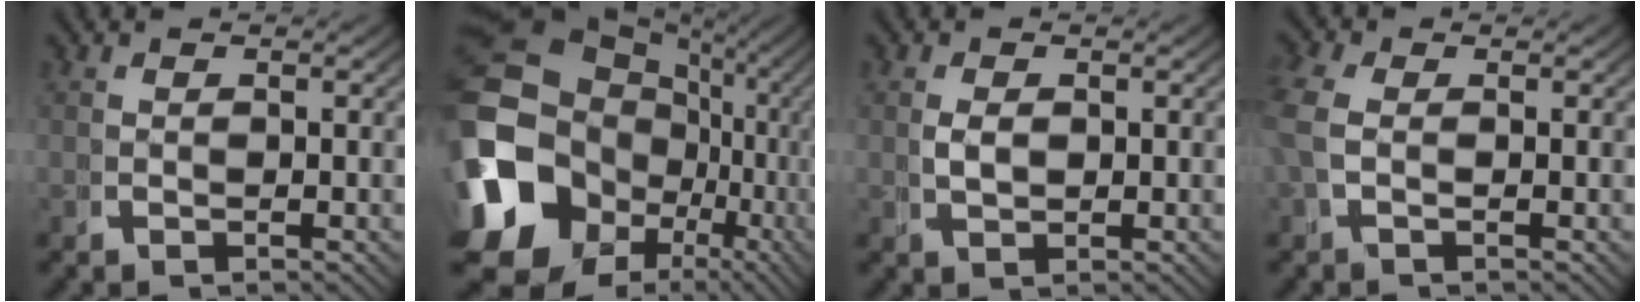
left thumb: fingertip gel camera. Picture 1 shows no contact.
{"total": 22.7, "force": [-2.4, 17.9, 13.7], "torque": [-0.299, -0.087, -0.019]}
{"total": 1.6, "force": [0.5, 0.9, 1.2], "torque": [-0.032, -0.008, 0.018]}
{"total": 2.7, "force": [-0.1, 1.8, 2.0], "torque": [-0.072, -0.009, 0.003]}